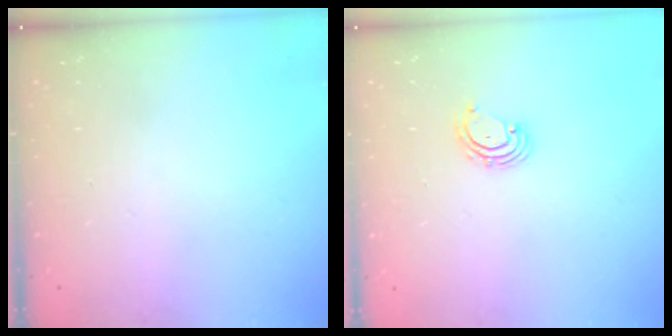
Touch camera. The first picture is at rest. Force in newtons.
{"total": 2.5, "press": 2.4, "slide": 0.4}